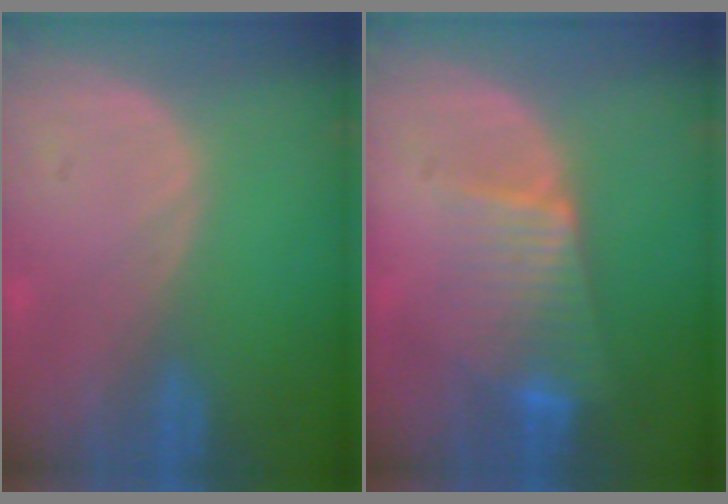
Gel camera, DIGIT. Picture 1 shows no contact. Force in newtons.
{"total": 6.9, "press": 6.1, "slide": 3.1}